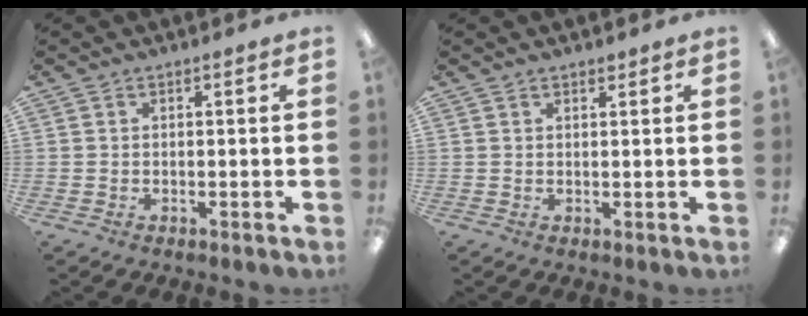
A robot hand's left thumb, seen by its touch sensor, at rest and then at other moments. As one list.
[{"total": 1.0, "force": [1.0, 0.3, 0.2], "torque": [-0.004, 0.000, 0.018]}]